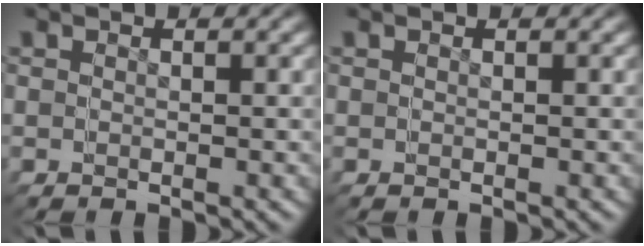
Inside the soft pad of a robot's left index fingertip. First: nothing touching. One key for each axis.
{"total": 0.0}